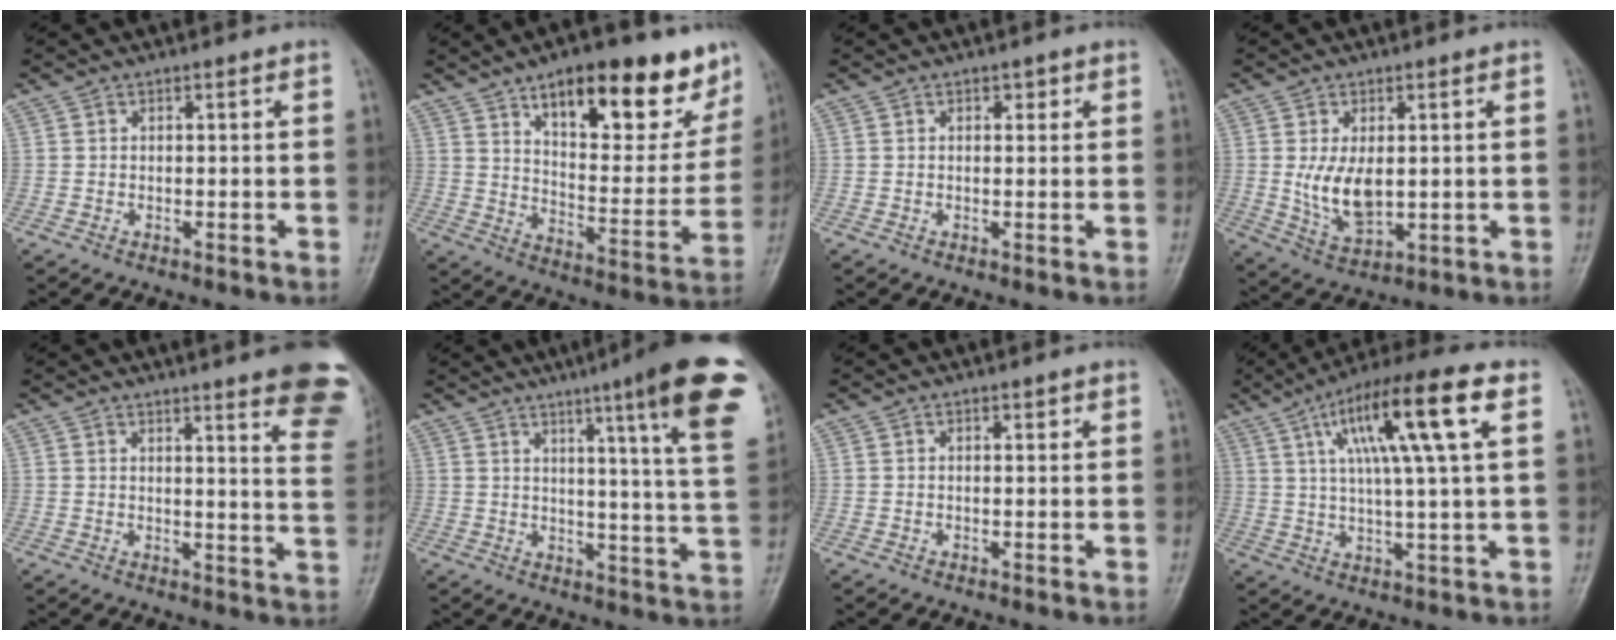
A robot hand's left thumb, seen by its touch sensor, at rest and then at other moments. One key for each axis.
{"total": 22.1, "fx": 13.5, "fy": 8.8, "fz": 15.1, "tx": -0.158, "ty": -0.052, "tz": 0.205}
{"total": 1.3, "fx": 0.6, "fy": 0.9, "fz": 0.8, "tx": 0.001, "ty": 0.000, "tz": 0.007}
{"total": 7.9, "fx": 0.4, "fy": 4.4, "fz": 6.6, "tx": -0.110, "ty": -0.012, "tz": 0.020}
{"total": 15.8, "fx": 10.8, "fy": 2.1, "fz": 11.3, "tx": -0.114, "ty": -0.063, "tz": 0.111}
{"total": 19.4, "fx": 10.5, "fy": 1.4, "fz": 16.3, "tx": -0.193, "ty": -0.043, "tz": 0.123}
{"total": 1.0, "fx": 0.5, "fy": 0.5, "fz": 0.7, "tx": -0.005, "ty": 0.001, "tz": 0.005}
{"total": 15.9, "fx": 5.6, "fy": 2.1, "fz": 14.7, "tx": -0.262, "ty": 0.011, "tz": 0.088}